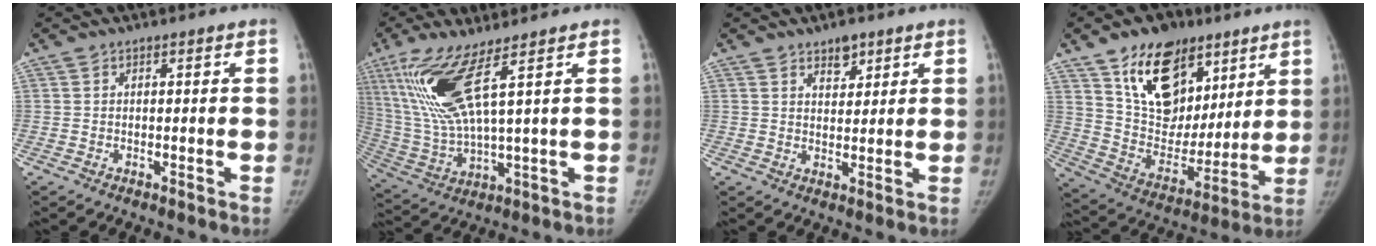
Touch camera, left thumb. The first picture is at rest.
{"total": 13.6, "force": [6.3, 1.9, 12.0], "torque": [-0.284, -0.032, 0.136]}
{"total": 3.5, "force": [2.4, 1.8, 1.8], "torque": [-0.011, -0.015, 0.040]}
{"total": 20.7, "force": [11.6, 13.4, 10.7], "torque": [-0.123, -0.050, 0.204]}